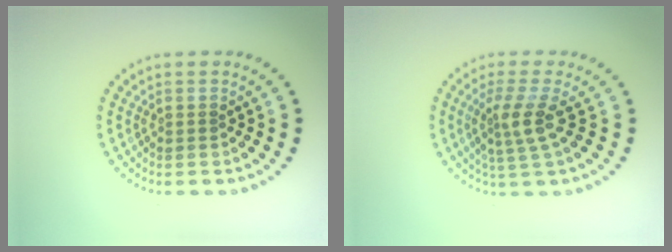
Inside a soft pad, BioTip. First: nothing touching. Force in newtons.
{"total": 2.8, "press": 2.2, "slide": 1.7}